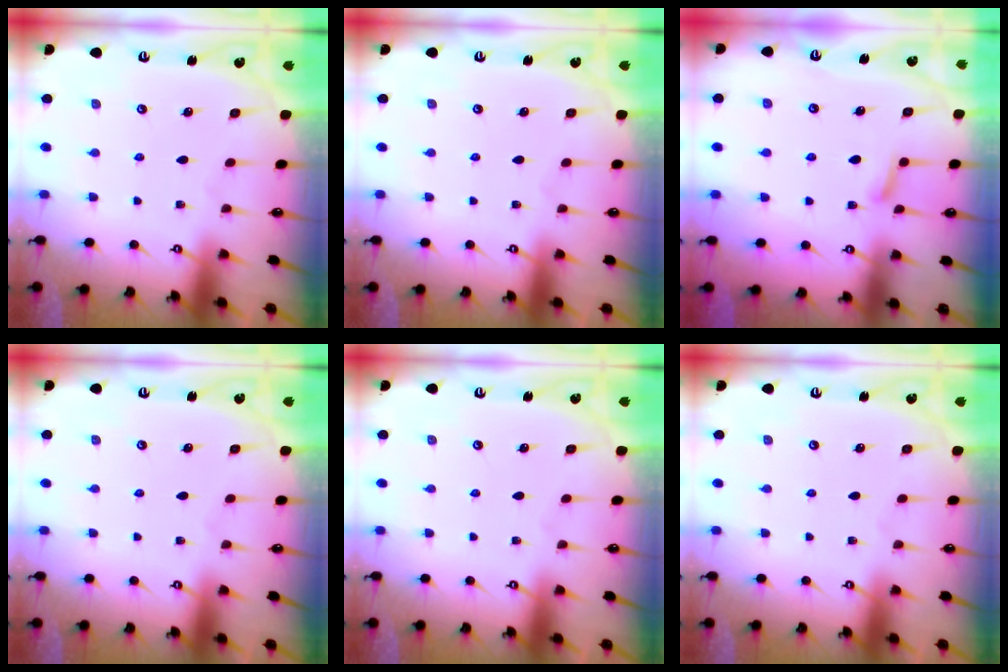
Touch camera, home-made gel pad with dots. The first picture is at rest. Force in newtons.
{"total": 0.0}
{"total": 5.4, "press": 5.3, "slide": 0.8}
{"total": 0.0}
{"total": 0.0}
{"total": 0.0}